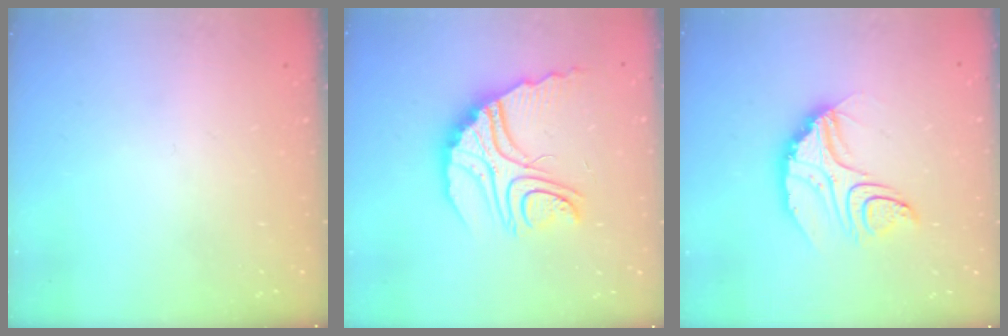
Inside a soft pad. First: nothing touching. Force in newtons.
{"total": 15.8, "press": 15.7, "slide": 1.6}
{"total": 10.4, "press": 10.4, "slide": 0.8}